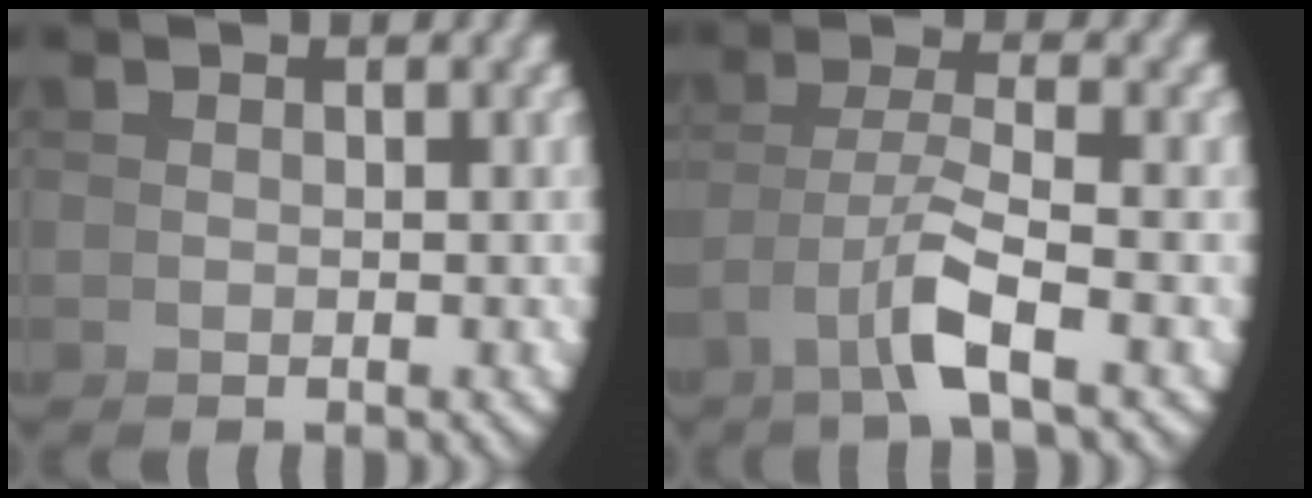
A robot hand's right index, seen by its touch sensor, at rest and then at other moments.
{"total": 3.8, "force": [0.1, 1.3, 3.6], "torque": [-0.075, -0.010, 0.011]}